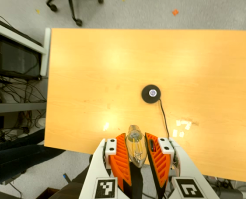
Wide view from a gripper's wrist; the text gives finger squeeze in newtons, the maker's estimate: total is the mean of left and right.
{"total": 12.6, "left": 13.4, "right": 11.7}